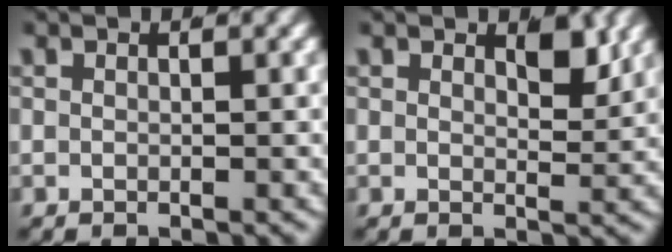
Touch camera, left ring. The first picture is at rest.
{"total": 2.2, "force": [1.4, 0.6, 1.6], "torque": [-0.023, -0.012, 0.027]}